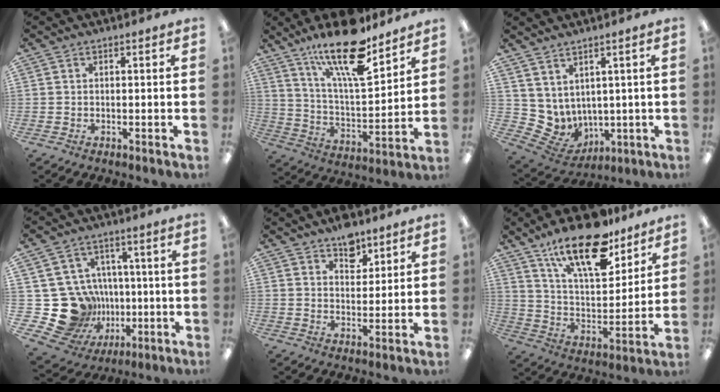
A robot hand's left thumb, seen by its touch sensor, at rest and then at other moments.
{"total": 21.3, "force": [15.0, 6.6, 13.6], "torque": [-0.236, -0.085, 0.250]}
{"total": 5.3, "force": [2.6, 4.5, 0.9], "torque": [-0.049, -0.032, 0.064]}
{"total": 19.1, "force": [-2.3, 17.6, 7.0], "torque": [-0.146, 0.000, 0.004]}
{"total": 7.0, "force": [5.1, 3.9, 2.8], "torque": [-0.023, -0.027, 0.086]}
{"total": 20.8, "force": [14.3, 8.4, 12.6], "torque": [-0.209, -0.079, 0.244]}